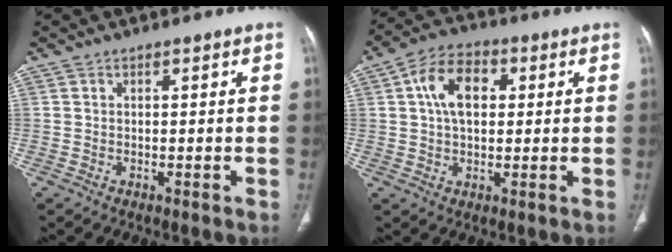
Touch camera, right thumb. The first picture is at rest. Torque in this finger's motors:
{"motor_torque": [0.15, 0.15, 1.07, 0.10, 0.28]}